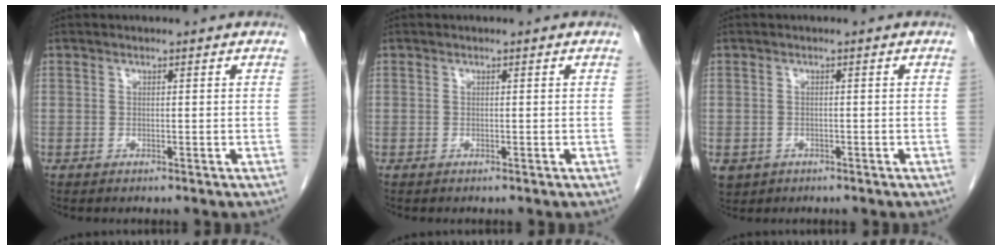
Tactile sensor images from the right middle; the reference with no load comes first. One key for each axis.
{"total": 0.0}
{"total": 4.1, "fx": -2.0, "fy": 3.4, "fz": 1.1, "tx": -0.024, "ty": -0.002, "tz": -0.026}